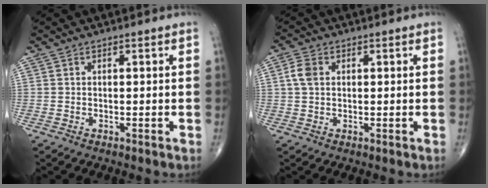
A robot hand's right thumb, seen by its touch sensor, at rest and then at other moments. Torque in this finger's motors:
{"motor_torque": [-0.09, 0.11, 0.01, -0.05, 0.02]}